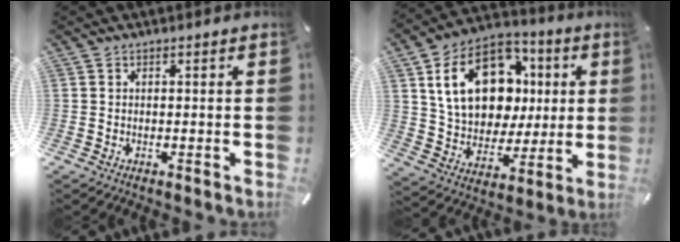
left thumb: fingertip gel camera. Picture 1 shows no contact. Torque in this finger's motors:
{"motor_torque": [2.24, 2.05, 1.52, -1.25, 0.37]}